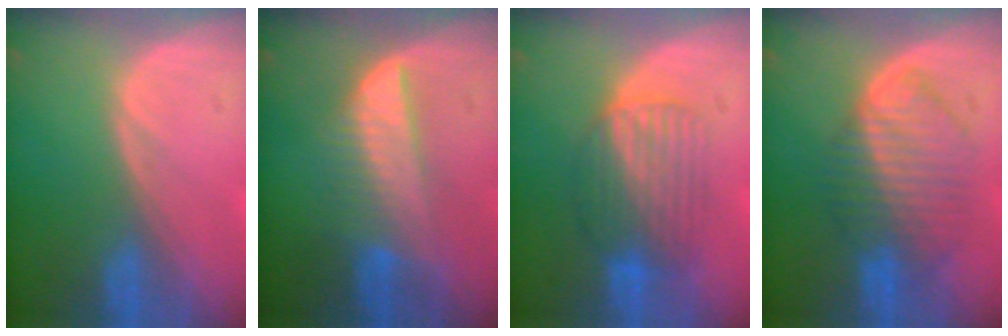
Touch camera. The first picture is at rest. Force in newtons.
{"total": 6.3, "press": 6.3, "slide": 0.4}
{"total": 6.5, "press": 6.4, "slide": 1.0}
{"total": 7.5, "press": 7.5, "slide": 0.4}